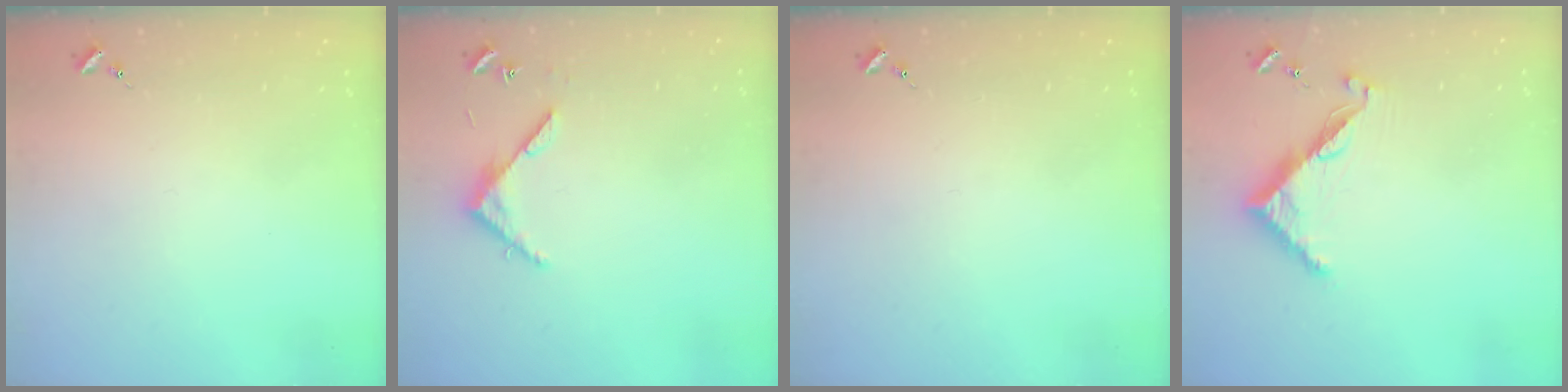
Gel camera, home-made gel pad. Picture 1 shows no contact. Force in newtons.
{"total": 5.0, "press": 5.0, "slide": 0.4}
{"total": 0.0}
{"total": 8.7, "press": 8.7, "slide": 0.6}